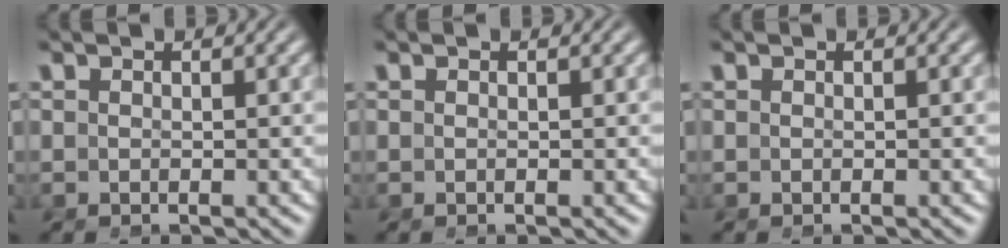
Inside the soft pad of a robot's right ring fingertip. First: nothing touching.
{"total": 0.0}
{"total": 0.0}